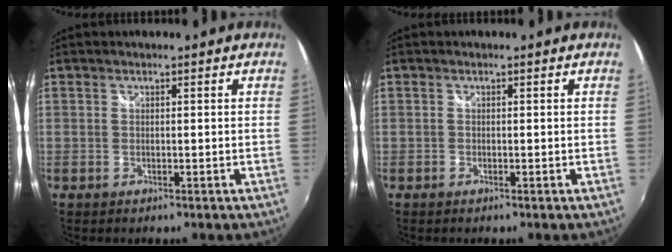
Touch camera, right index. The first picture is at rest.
{"total": 0.0}